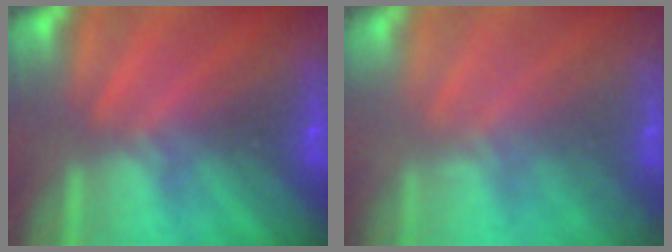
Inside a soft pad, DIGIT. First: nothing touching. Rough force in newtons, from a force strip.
{"total": 1.6}